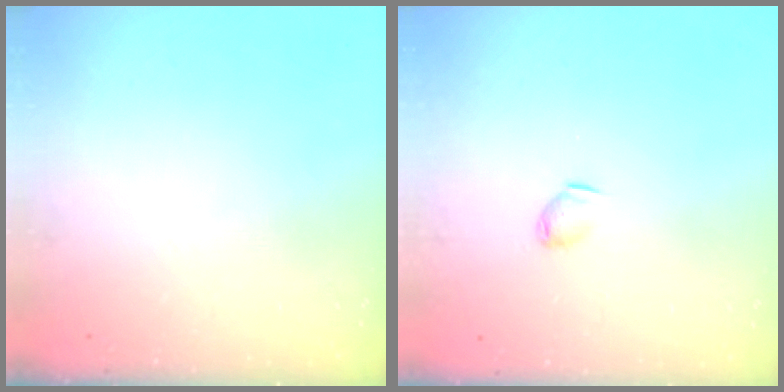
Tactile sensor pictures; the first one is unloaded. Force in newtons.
{"total": 3.0, "press": 3.0, "slide": 0.5}